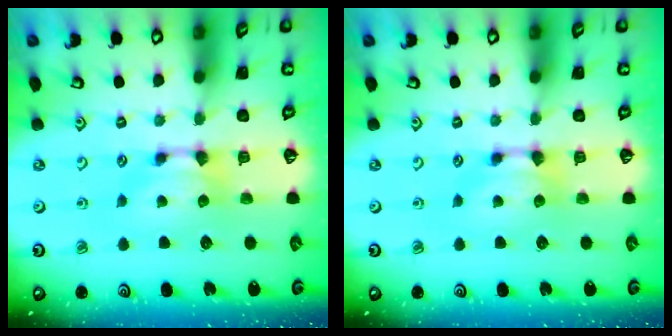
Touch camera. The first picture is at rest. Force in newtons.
{"total": 0.0}